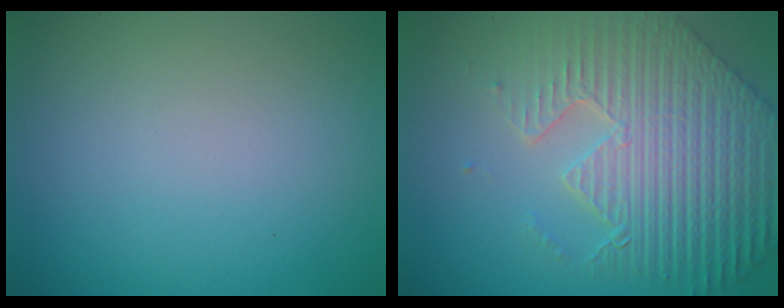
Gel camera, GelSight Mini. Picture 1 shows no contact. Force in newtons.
{"total": 9.5, "press": 6.5, "slide": 6.8}